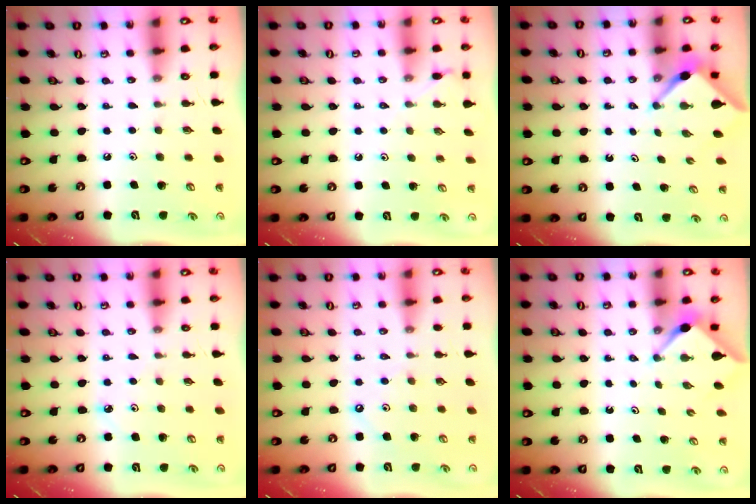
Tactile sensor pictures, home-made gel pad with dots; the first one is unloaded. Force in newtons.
{"total": 5.4, "press": 5.3, "slide": 0.9}
{"total": 3.8, "press": 3.8, "slide": 0.3}
{"total": 2.2, "press": 2.2, "slide": 0.2}
{"total": 1.0, "press": 0.9, "slide": 0.2}
{"total": 3.0, "press": 3.0, "slide": 0.3}